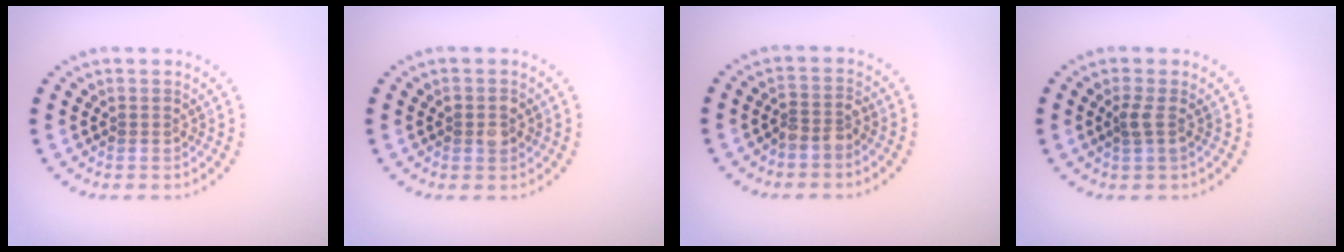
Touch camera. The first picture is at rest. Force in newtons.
{"total": 1.5, "press": 1.4, "slide": 0.2}
{"total": 1.8, "press": 1.6, "slide": 0.9}
{"total": 1.2, "press": 1.0, "slide": 0.6}